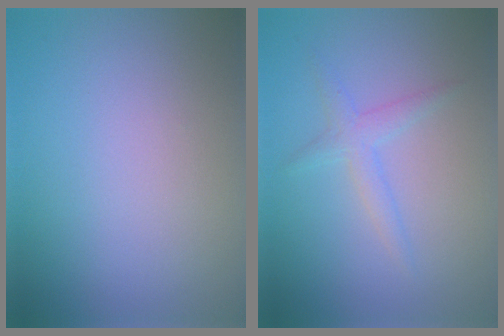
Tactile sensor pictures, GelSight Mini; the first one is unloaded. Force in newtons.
{"total": 1.8, "press": 1.8, "slide": 0.0}